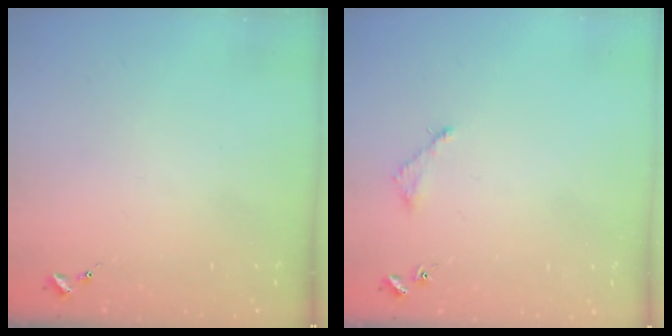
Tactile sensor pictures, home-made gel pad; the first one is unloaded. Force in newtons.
{"total": 3.0, "press": 3.0, "slide": 0.4}